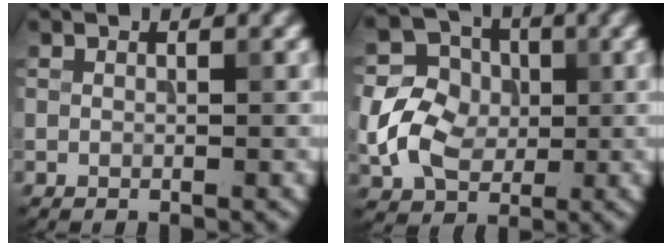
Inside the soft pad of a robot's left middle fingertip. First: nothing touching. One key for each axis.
{"total": 6.4, "fx": -0.5, "fy": 5.2, "fz": 3.6, "tx": -0.076, "ty": 0.008, "tz": -0.019}